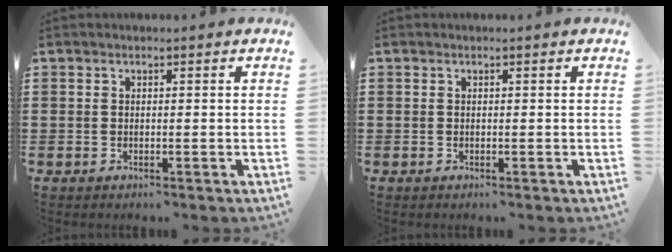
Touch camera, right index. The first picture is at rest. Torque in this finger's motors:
{"motor_torque": [0.00, 0.00, 0.00, 0.00]}